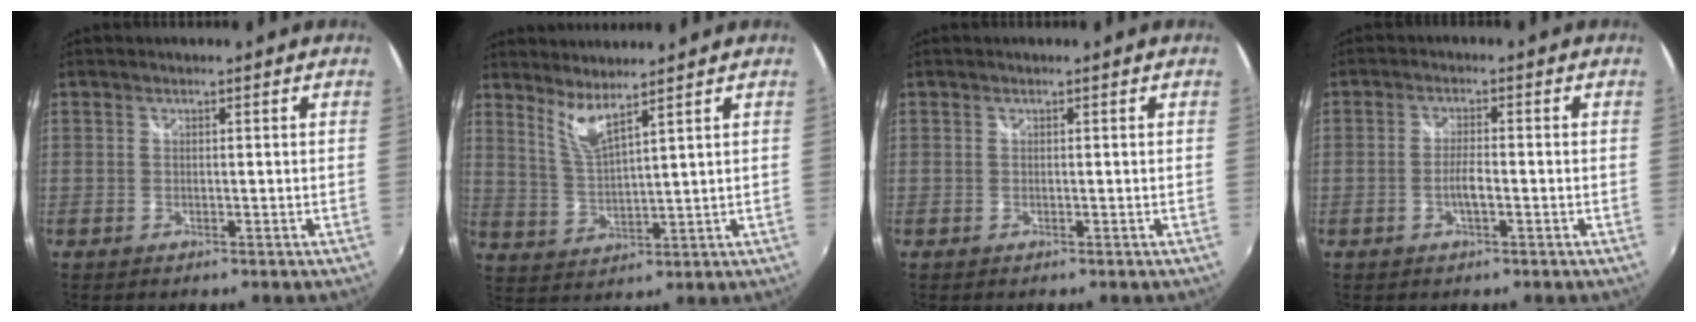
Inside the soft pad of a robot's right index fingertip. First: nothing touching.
{"total": 5.1, "force": [4.2, -0.1, 2.9], "torque": [-0.061, -0.009, 0.086]}
{"total": 0.0}
{"total": 3.0, "force": [-1.1, 0.5, 2.7], "torque": [-0.058, 0.001, -0.021]}